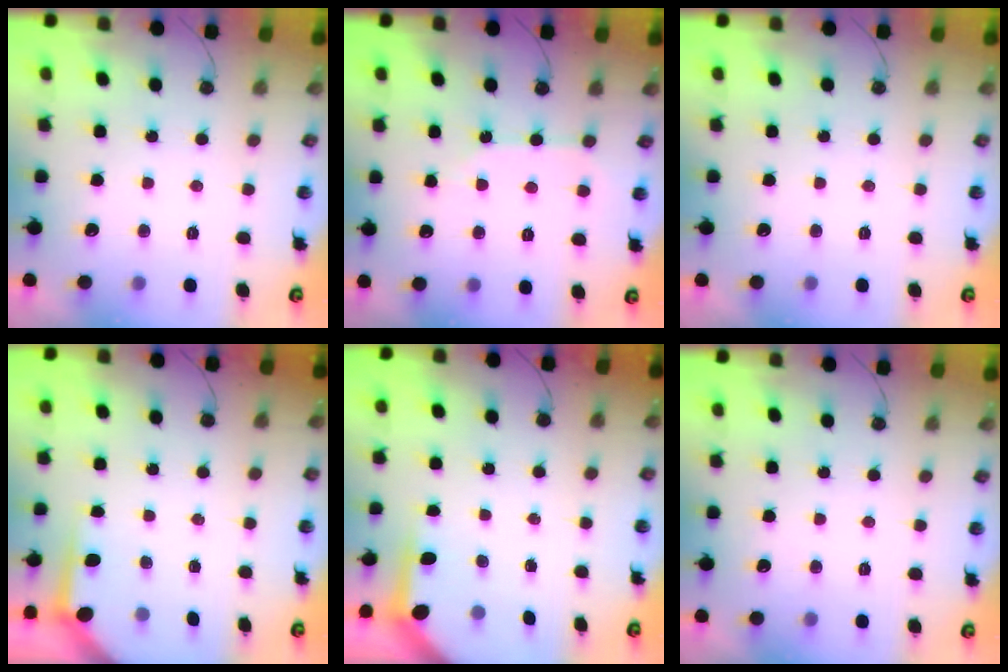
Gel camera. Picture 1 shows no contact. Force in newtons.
{"total": 2.1, "press": 2.1, "slide": 0.3}
{"total": 0.0}
{"total": 3.6, "press": 3.5, "slide": 0.3}
{"total": 3.8, "press": 3.8, "slide": 0.3}
{"total": 0.0}